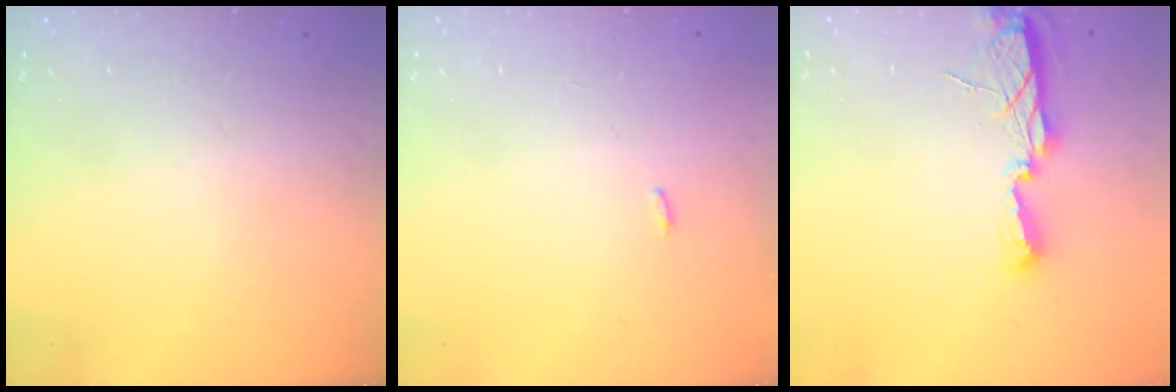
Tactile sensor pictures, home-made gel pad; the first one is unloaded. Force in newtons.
{"total": 3.3, "press": 1.6, "slide": 2.9}
{"total": 7.5, "press": 7.5, "slide": 0.8}